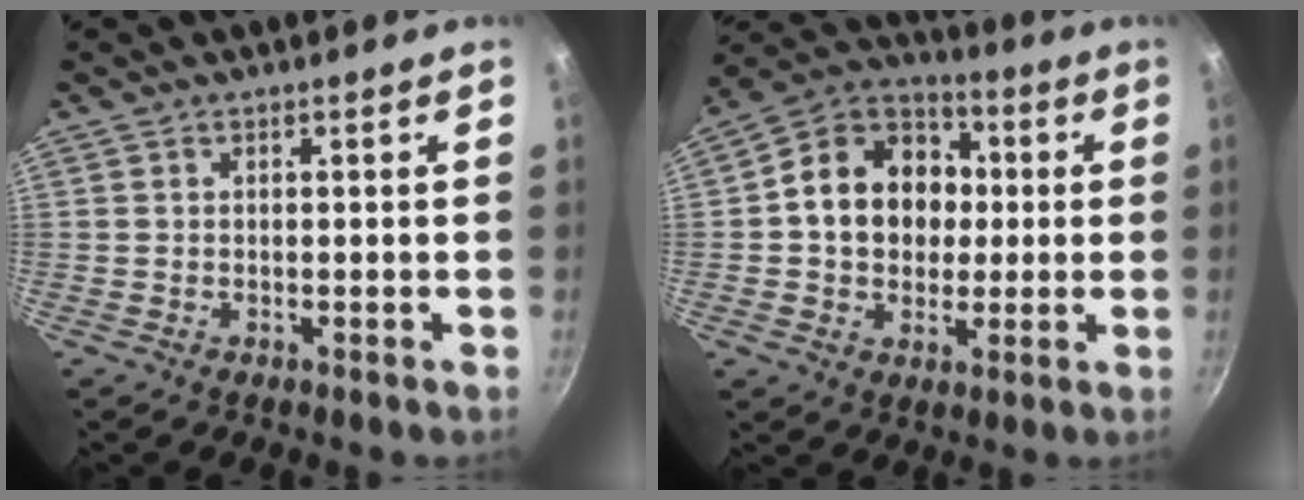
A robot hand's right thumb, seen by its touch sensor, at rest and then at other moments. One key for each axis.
{"total": 16.5, "fx": 1.3, "fy": 13.3, "fz": 9.6, "tx": -0.124, "ty": 0.026, "tz": 0.008}